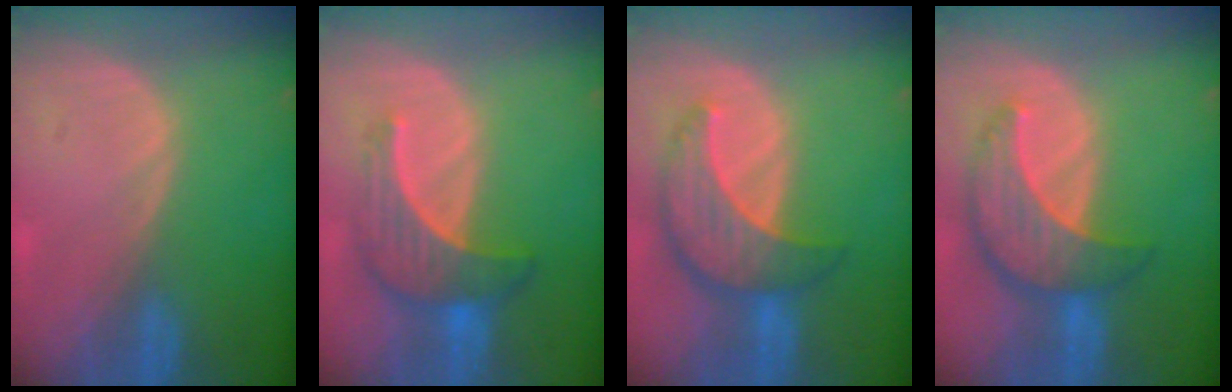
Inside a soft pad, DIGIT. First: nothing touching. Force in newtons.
{"total": 7.1, "press": 6.9, "slide": 1.8}
{"total": 8.4, "press": 7.6, "slide": 3.6}
{"total": 8.4, "press": 7.6, "slide": 3.6}